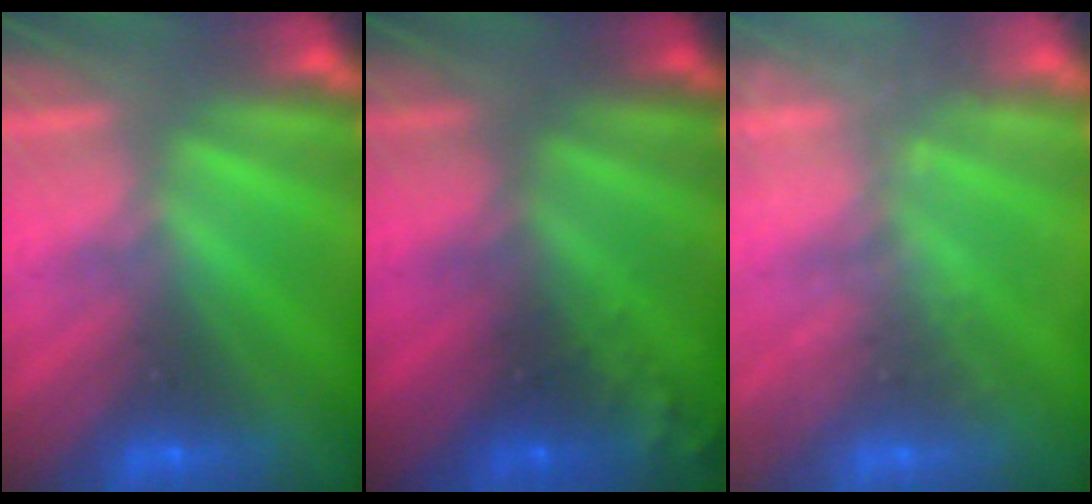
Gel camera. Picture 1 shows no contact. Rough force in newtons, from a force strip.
{"total": 6.7}
{"total": 1.9}